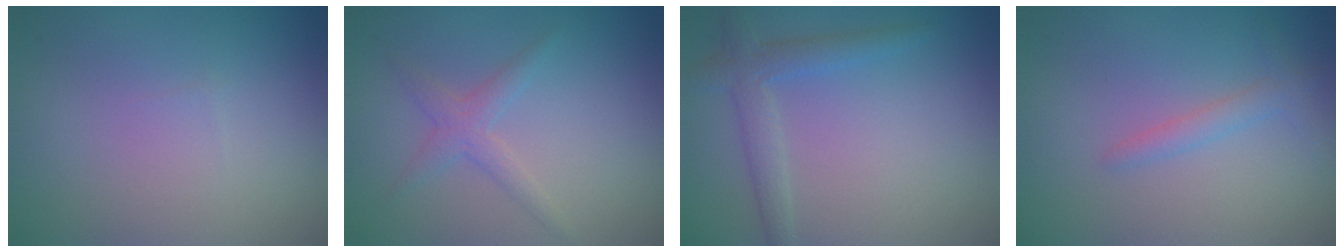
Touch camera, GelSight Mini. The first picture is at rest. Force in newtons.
{"total": 1.9, "press": 1.9, "slide": 0.1}
{"total": 2.6, "press": 2.6, "slide": 0.1}
{"total": 1.4, "press": 1.4, "slide": 0.1}